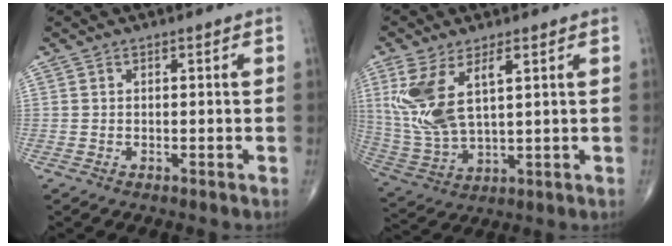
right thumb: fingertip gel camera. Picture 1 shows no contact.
{"total": 11.9, "force": [3.9, 5.0, 10.1], "torque": [-0.224, -0.013, 0.093]}